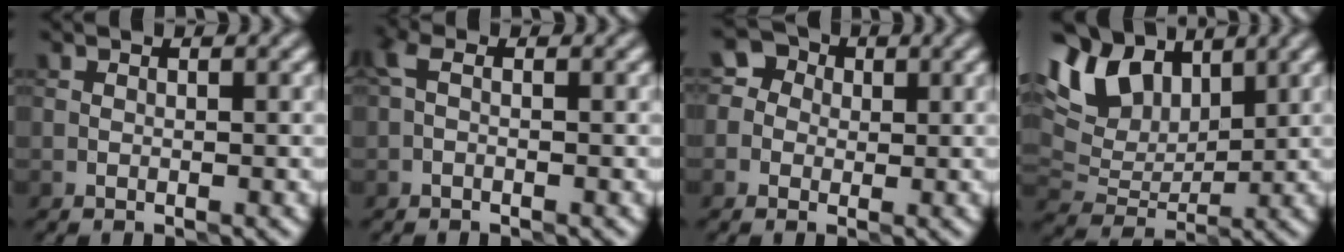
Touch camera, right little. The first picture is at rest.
{"total": 1.3, "force": [0.0, 0.4, 1.2], "torque": [-0.033, 0.003, -0.003]}
{"total": 3.4, "force": [0.9, 3.1, 1.2], "torque": [-0.003, 0.019, -0.011]}
{"total": 8.6, "force": [4.6, 4.9, 5.4], "torque": [-0.132, 0.013, 0.082]}